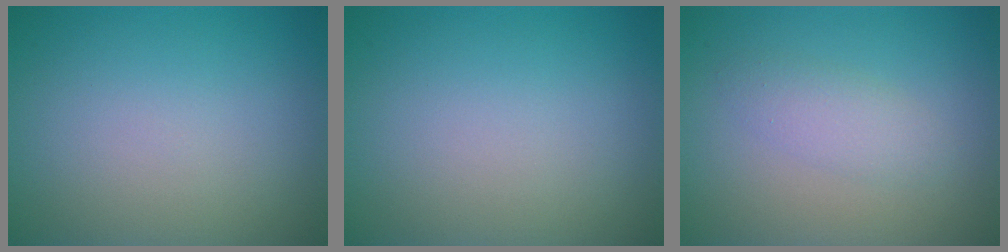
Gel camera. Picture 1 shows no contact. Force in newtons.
{"total": 0.0}
{"total": 2.1, "press": 2.1, "slide": 0.1}